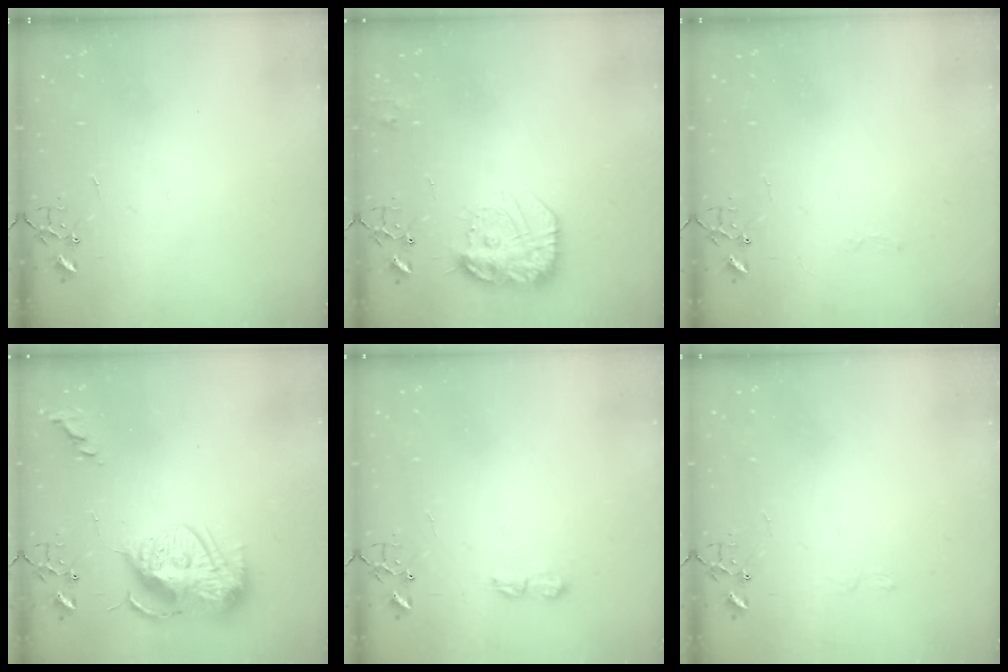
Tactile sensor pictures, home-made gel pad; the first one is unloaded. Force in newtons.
{"total": 17.4, "press": 17.3, "slide": 1.2}
{"total": 2.5, "press": 2.5, "slide": 0.4}
{"total": 15.6, "press": 15.6, "slide": 1.2}
{"total": 7.0, "press": 7.0, "slide": 0.8}
{"total": 3.9, "press": 3.9, "slide": 0.5}